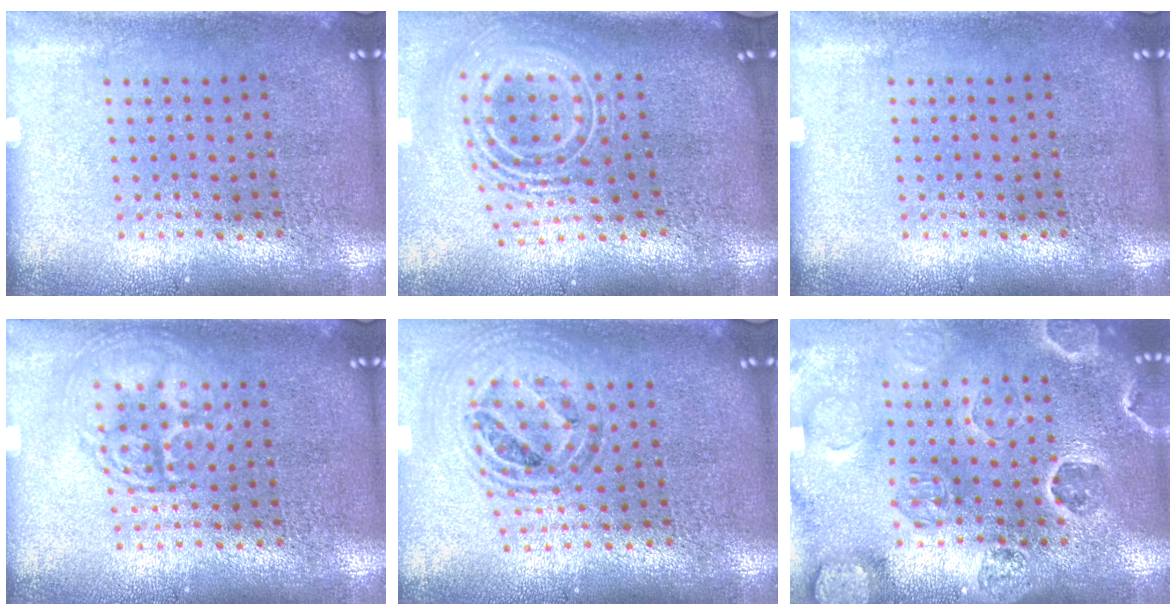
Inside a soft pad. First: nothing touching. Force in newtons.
{"total": 2.8, "press": 1.9, "slide": 2.1}
{"total": 0.0}
{"total": 2.7, "press": 2.7, "slide": 0.3}
{"total": 1.0, "press": 1.0, "slide": 0.2}
{"total": 2.6, "press": 2.5, "slide": 0.8}